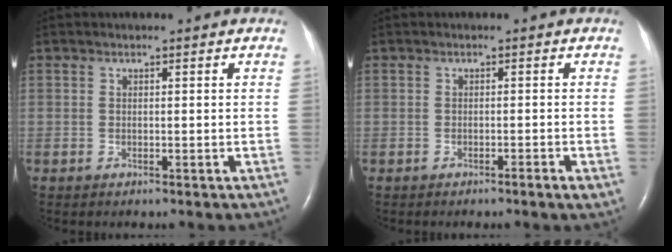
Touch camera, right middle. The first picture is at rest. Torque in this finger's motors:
{"motor_torque": [0.15, -0.08, -0.01, 0.01]}